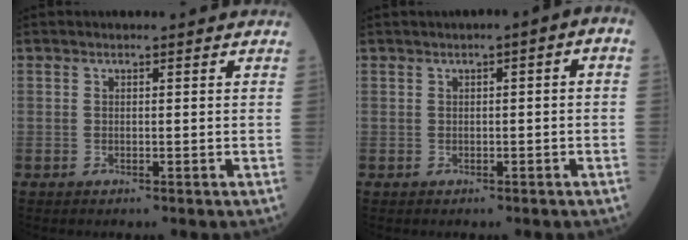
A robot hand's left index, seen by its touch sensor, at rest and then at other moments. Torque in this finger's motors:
{"motor_torque": [0.18, -0.71, -0.11, 0.03]}